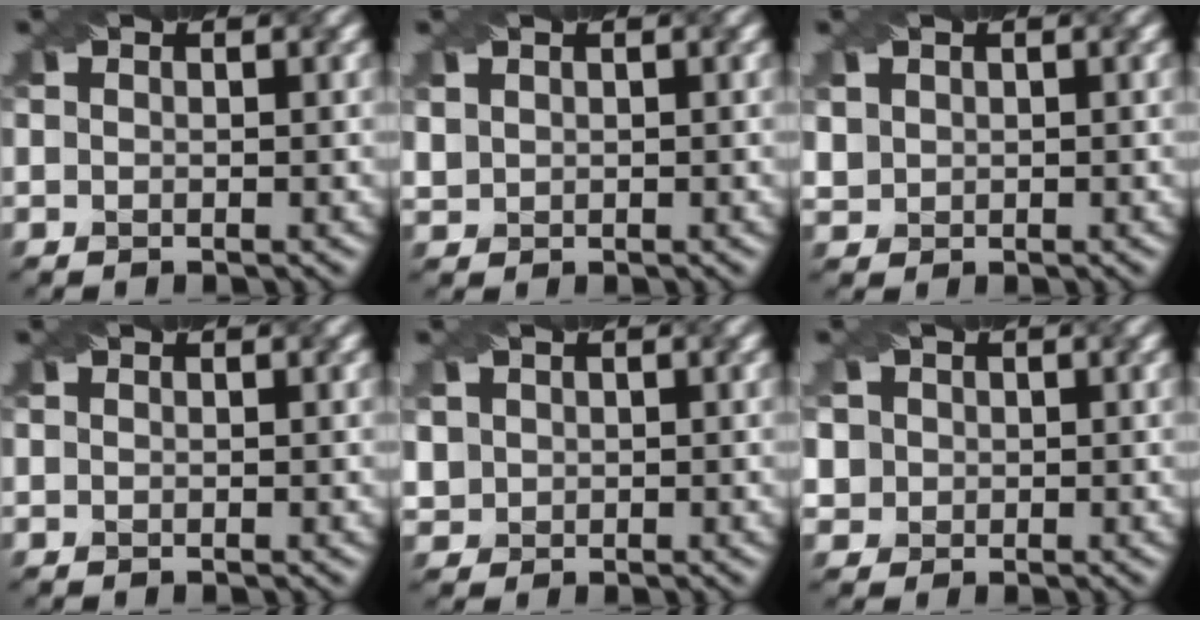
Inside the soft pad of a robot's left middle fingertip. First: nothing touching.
{"total": 0.7, "force": [0.3, 0.6, 0.0], "torque": [-0.011, 0.000, 0.025]}
{"total": 1.4, "force": [0.6, 1.2, 0.3], "torque": [-0.025, 0.005, 0.033]}
{"total": 0.0}
{"total": 2.2, "force": [0.8, 2.0, 0.7], "torque": [-0.032, 0.012, 0.032]}
{"total": 4.9, "force": [1.9, 4.1, 1.9], "torque": [-0.041, 0.025, 0.019]}